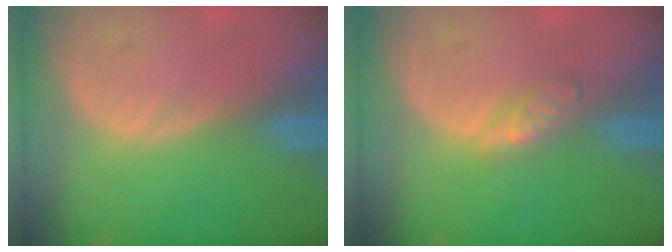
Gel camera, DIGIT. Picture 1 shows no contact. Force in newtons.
{"total": 2.7, "press": 2.7, "slide": 0.3}